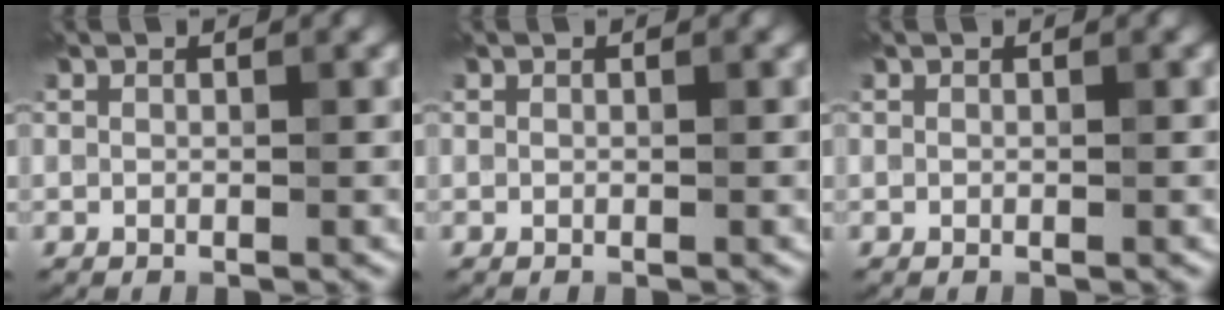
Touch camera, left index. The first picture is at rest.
{"total": 0.0}
{"total": 0.0}